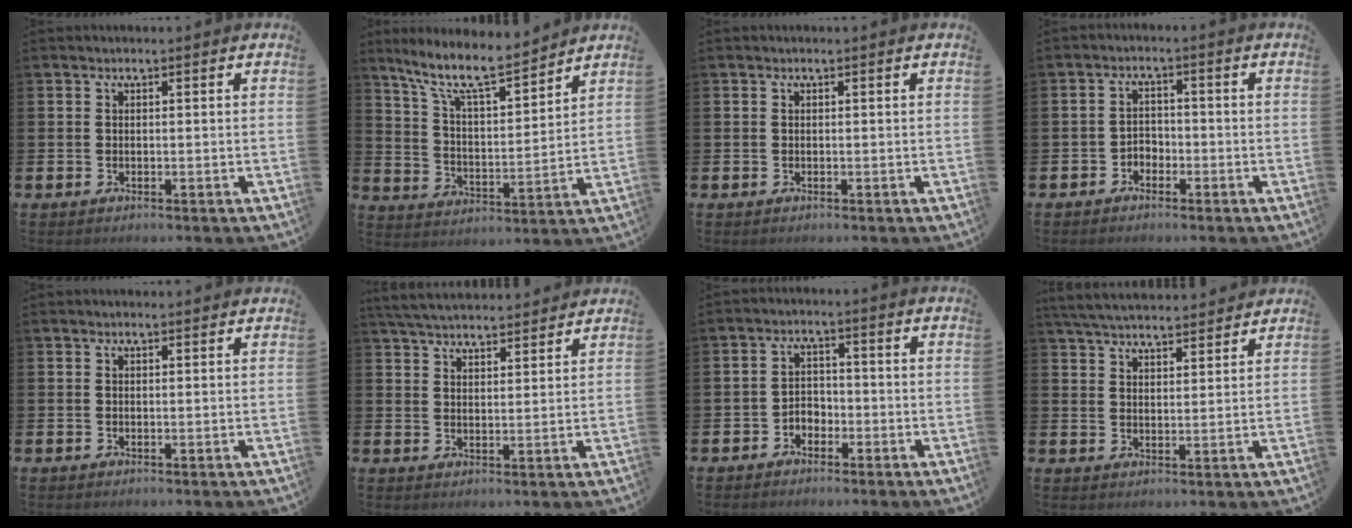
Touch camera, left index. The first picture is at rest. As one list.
[{"total": 9.9, "force": [8.7, 1.5, 4.4], "torque": [-0.112, -0.050, 0.151]}, {"total": 0.0}, {"total": 2.2, "force": [-1.7, 1.3, 0.2], "torque": [-0.013, 0.006, -0.039]}, {"total": 0.6, "force": [0.6, 0.0, 0.1], "torque": [0.007, -0.004, 0.008]}, {"total": 4.8, "force": [4.7, 0.6, 0.5], "torque": [-0.030, -0.022, 0.086]}, {"total": 2.5, "force": [-1.9, 1.6, 0.4], "torque": [-0.018, 0.009, -0.042]}, {"total": 5.1, "force": [5.0, 0.6, 0.7], "torque": [-0.034, -0.025, 0.091]}]